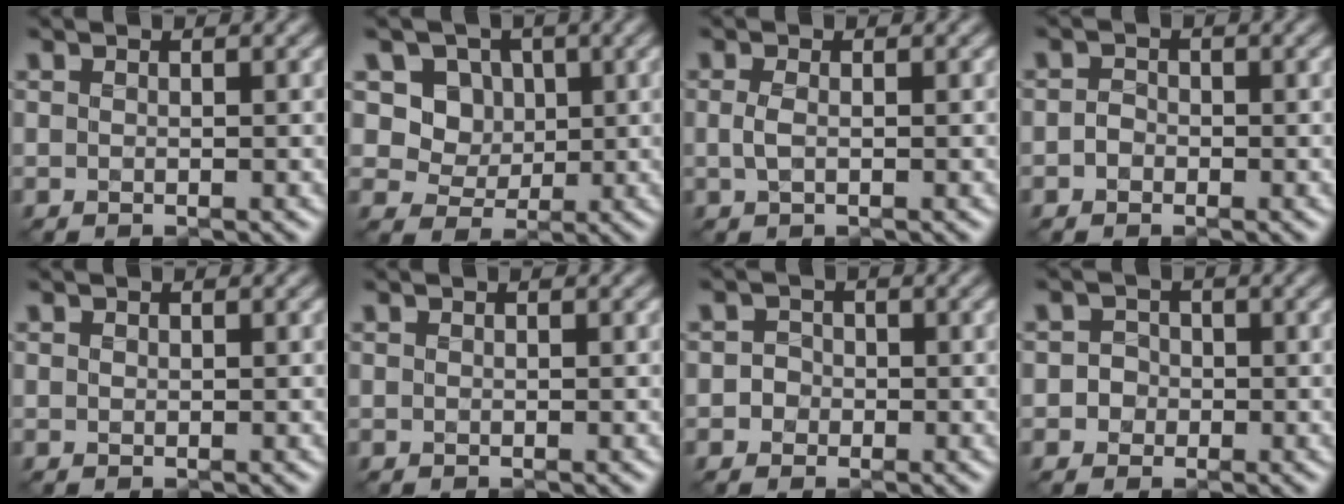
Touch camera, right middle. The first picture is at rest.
{"total": 6.4, "force": [2.1, 5.4, 2.7], "torque": [-0.061, -0.010, 0.033]}
{"total": 1.1, "force": [-0.4, 0.5, 0.9], "torque": [-0.025, -0.001, -0.010]}
{"total": 1.2, "force": [-0.8, 0.9, 0.4], "torque": [-0.003, 0.001, -0.022]}
{"total": 0.0}
{"total": 0.0}
{"total": 1.8, "force": [-0.3, 1.7, 0.5], "torque": [0.011, 0.004, -0.010]}
{"total": 2.0, "force": [-0.3, 1.9, 0.6], "torque": [0.010, 0.004, -0.012]}